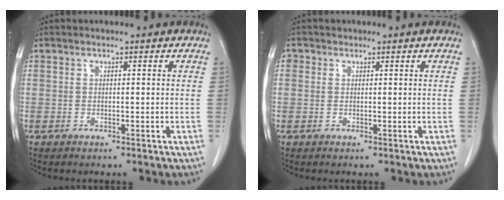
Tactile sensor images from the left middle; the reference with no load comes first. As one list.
[{"total": 1.0, "force": [0.5, 0.8, 0.2], "torque": [0.003, 0.002, 0.006]}]